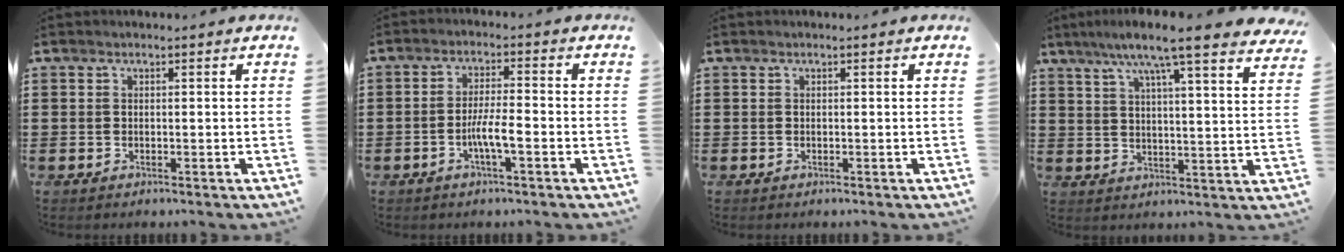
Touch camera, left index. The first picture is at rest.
{"total": 4.7, "force": [-1.8, 0.6, 4.3], "torque": [-0.088, -0.002, -0.037]}
{"total": 0.0}
{"total": 8.8, "force": [7.1, 0.0, 5.2], "torque": [-0.118, -0.031, 0.115]}